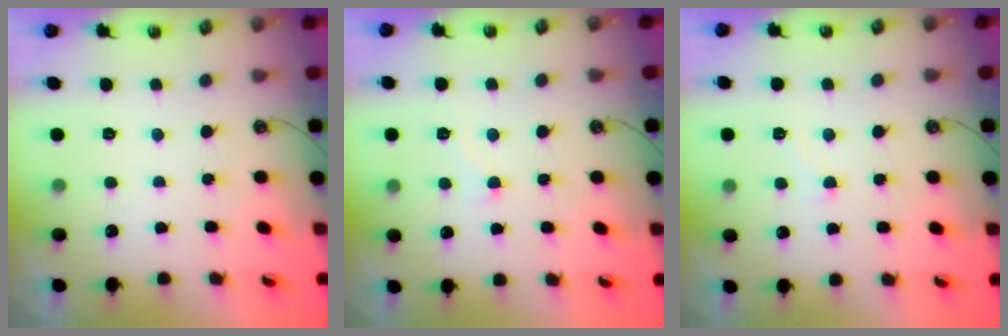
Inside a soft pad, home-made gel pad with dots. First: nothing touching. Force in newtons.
{"total": 2.3, "press": 2.2, "slide": 0.6}
{"total": 3.8, "press": 3.8, "slide": 0.4}